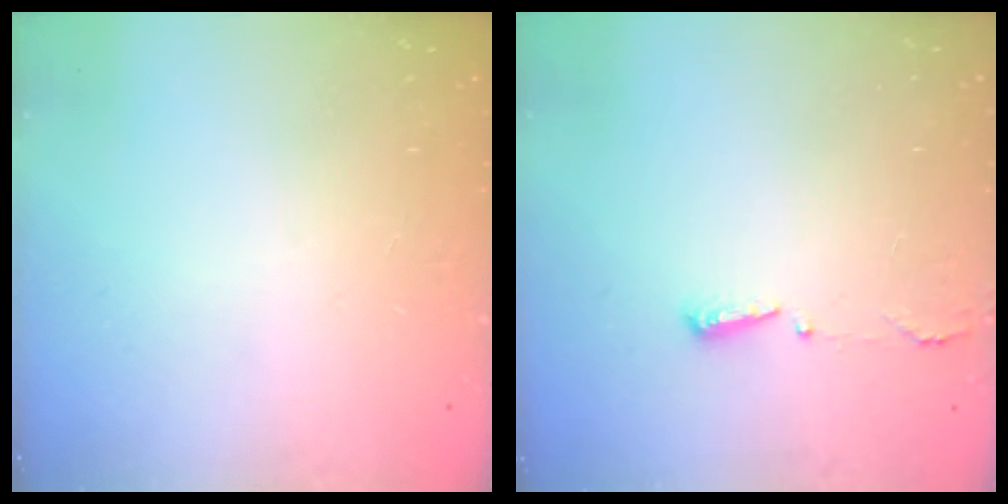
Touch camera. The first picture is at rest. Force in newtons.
{"total": 2.9, "press": 2.8, "slide": 0.6}